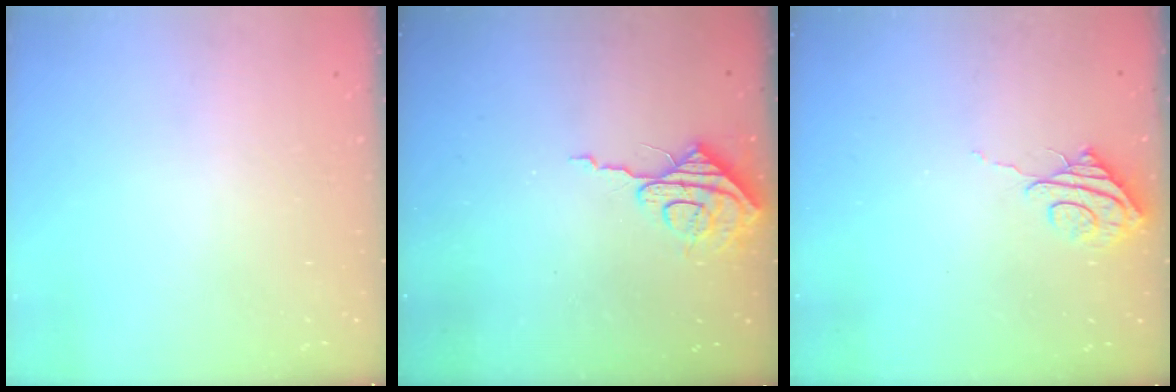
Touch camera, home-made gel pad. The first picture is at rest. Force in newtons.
{"total": 8.2, "press": 8.1, "slide": 0.7}
{"total": 7.3, "press": 7.3, "slide": 0.3}